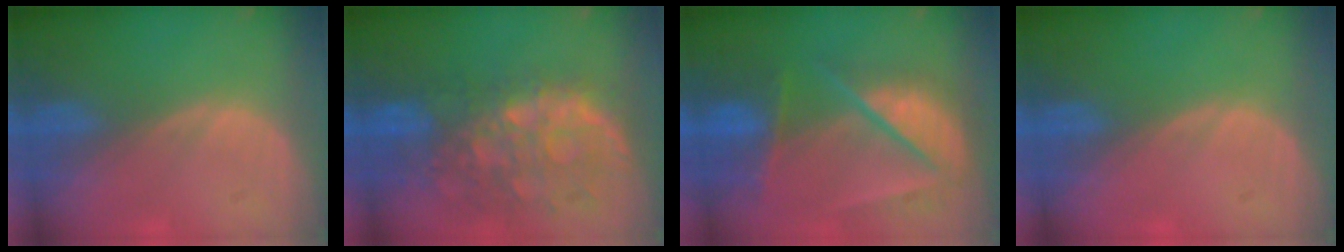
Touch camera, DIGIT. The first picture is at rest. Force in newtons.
{"total": 11.1, "press": 9.7, "slide": 5.4}
{"total": 9.8, "press": 8.4, "slide": 4.9}
{"total": 0.0}